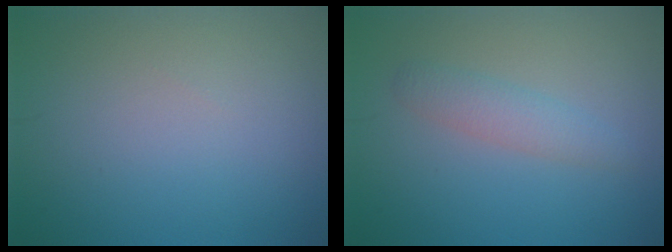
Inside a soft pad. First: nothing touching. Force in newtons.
{"total": 2.2, "press": 2.2, "slide": 0.1}